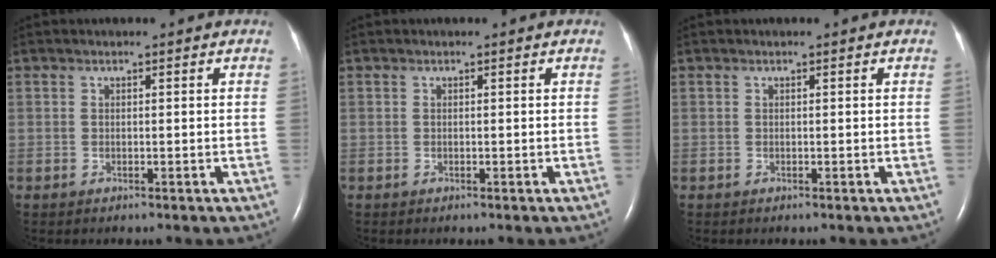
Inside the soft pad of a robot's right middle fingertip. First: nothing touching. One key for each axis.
{"total": 0.0}
{"total": 0.0}